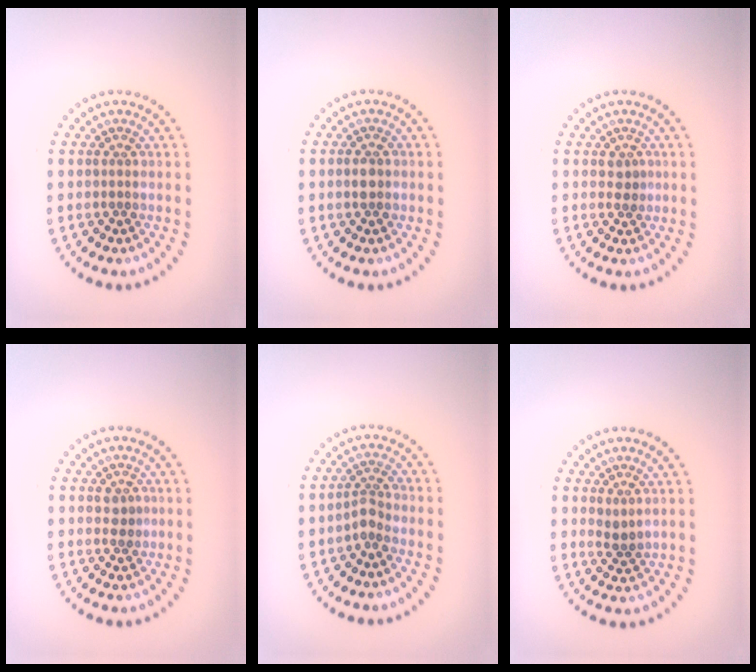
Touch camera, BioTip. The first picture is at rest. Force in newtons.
{"total": 1.3, "press": 1.3, "slide": 0.2}
{"total": 1.2, "press": 1.1, "slide": 0.5}
{"total": 1.2, "press": 1.1, "slide": 0.5}
{"total": 1.8, "press": 1.3, "slide": 1.3}
{"total": 1.2, "press": 0.9, "slide": 0.7}